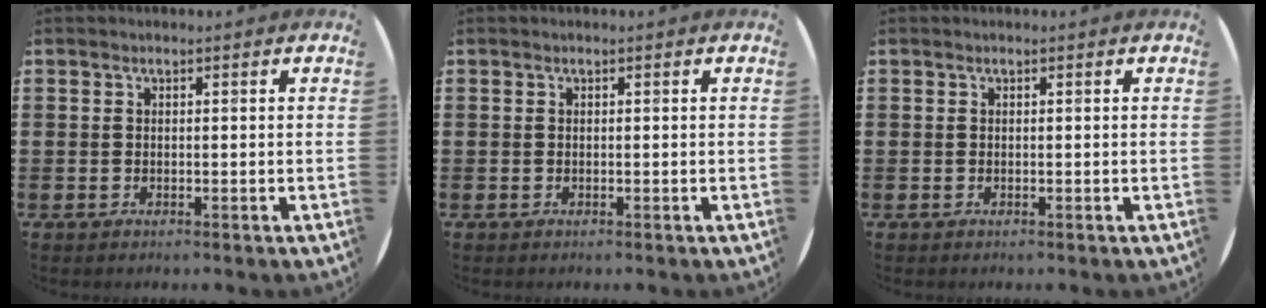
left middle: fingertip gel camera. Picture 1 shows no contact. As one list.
[{"total": 0.0}, {"total": 0.0}]